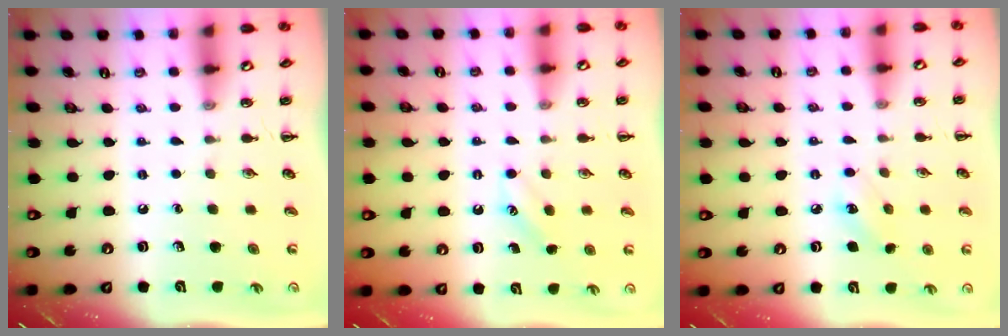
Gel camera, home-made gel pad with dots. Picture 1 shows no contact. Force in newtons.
{"total": 3.0, "press": 2.9, "slide": 0.7}
{"total": 5.8, "press": 5.6, "slide": 1.6}